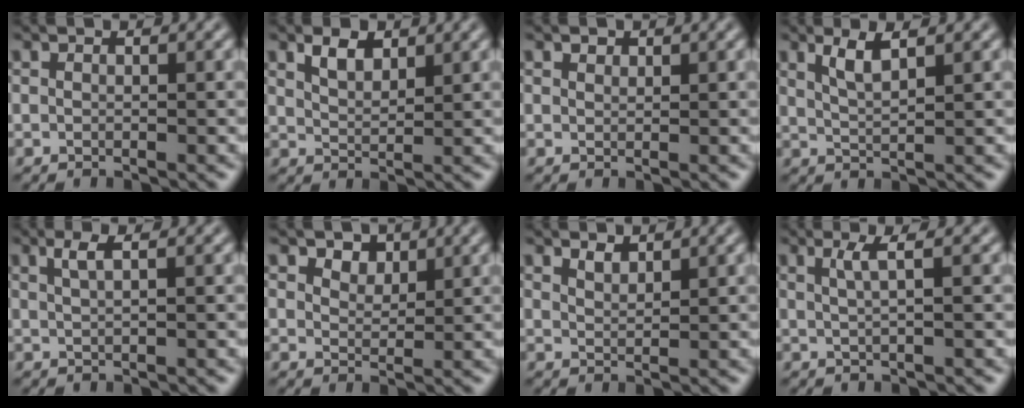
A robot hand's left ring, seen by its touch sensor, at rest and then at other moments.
{"total": 2.5, "force": [1.7, 1.2, 1.4], "torque": [-0.029, 0.001, 0.035]}
{"total": 0.8, "force": [0.7, 0.4, 0.2], "torque": [-0.003, 0.000, 0.013]}
{"total": 2.4, "force": [1.5, 0.6, 1.8], "torque": [-0.034, -0.002, 0.031]}
{"total": 1.9, "force": [1.0, 0.5, 1.5], "torque": [-0.024, 0.003, 0.014]}
{"total": 2.4, "force": [1.7, 1.4, 1.0], "torque": [-0.023, -0.005, 0.027]}
{"total": 1.4, "force": [1.3, 0.4, 0.4], "torque": [-0.011, -0.002, 0.026]}
{"total": 2.0, "force": [0.8, 0.5, 1.8], "torque": [-0.030, 0.001, 0.012]}